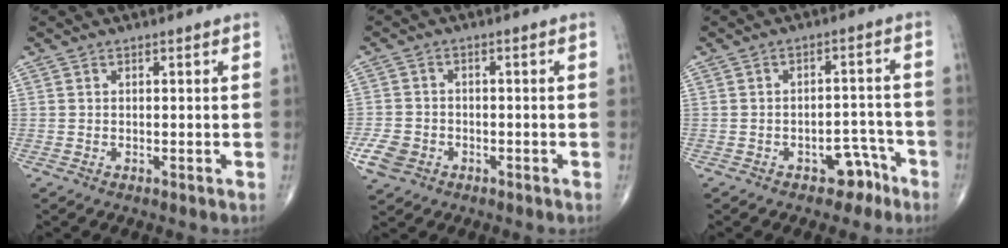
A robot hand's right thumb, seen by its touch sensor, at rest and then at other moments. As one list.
[{"total": 5.3, "force": [-2.2, 4.2, 2.3], "torque": [-0.045, 0.010, -0.039]}, {"total": 5.3, "force": [-3.4, 3.3, 2.4], "torque": [-0.010, 0.042, -0.046]}]